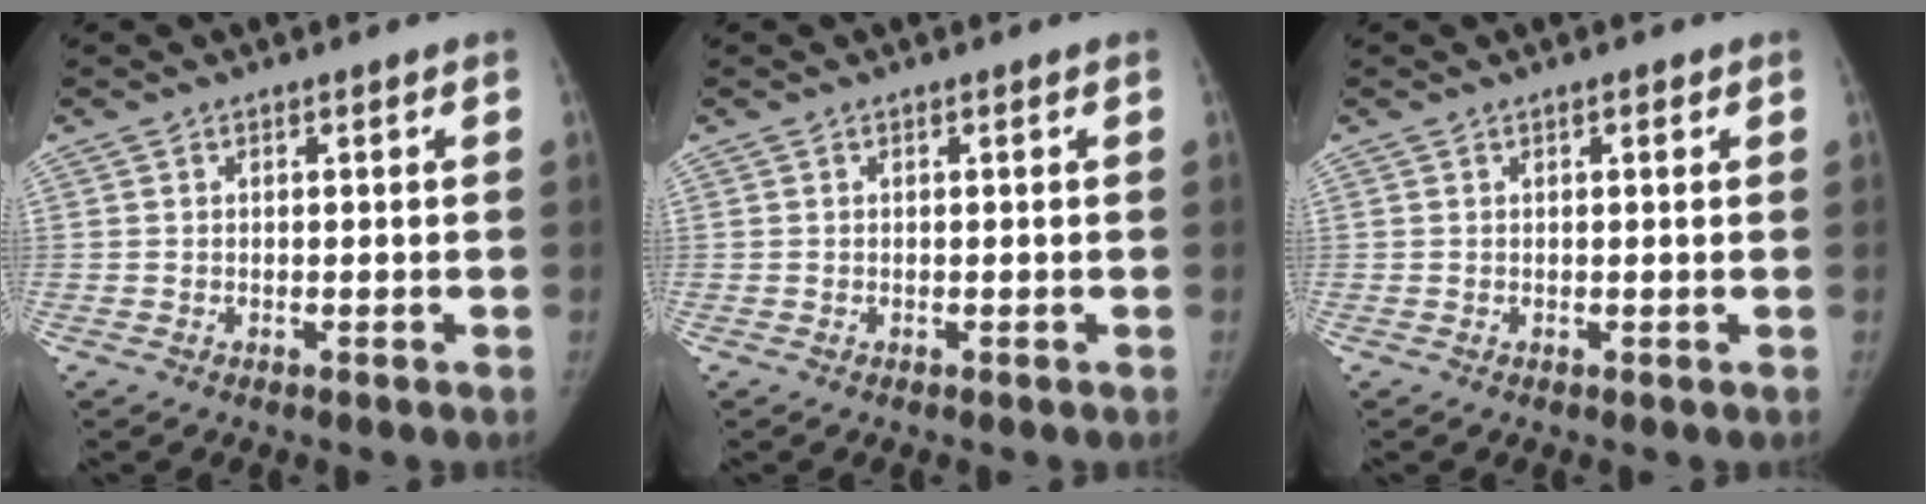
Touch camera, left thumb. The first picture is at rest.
{"total": 0.0}
{"total": 1.2, "force": [0.7, 0.6, 0.8], "torque": [-0.007, 0.000, 0.007]}